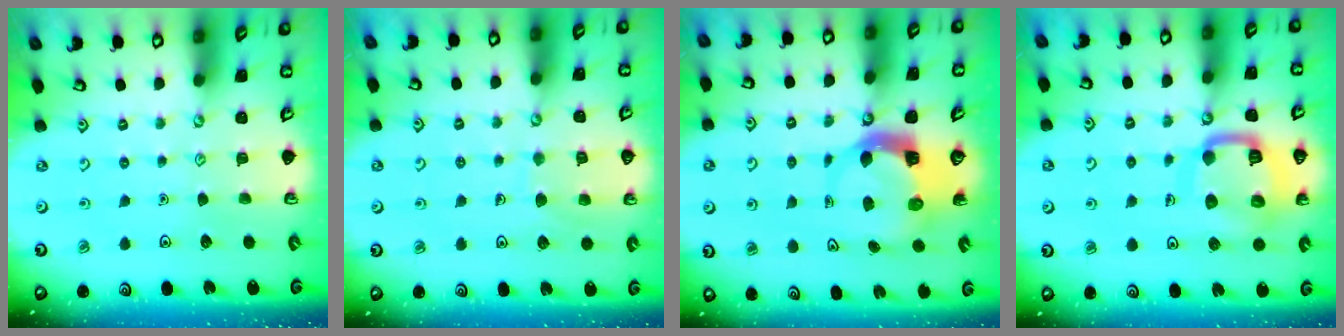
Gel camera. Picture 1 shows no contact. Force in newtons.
{"total": 6.7, "press": 6.7, "slide": 0.4}
{"total": 5.8, "press": 5.7, "slide": 0.7}
{"total": 15.4, "press": 15.3, "slide": 1.6}